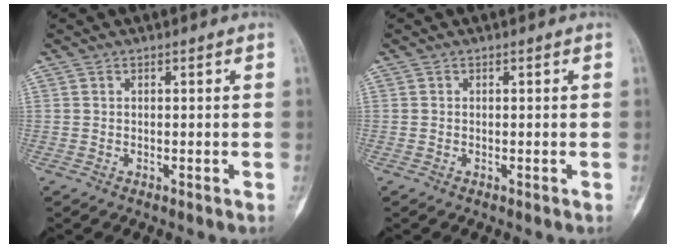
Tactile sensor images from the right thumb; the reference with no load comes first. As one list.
[{"total": 0.0}]